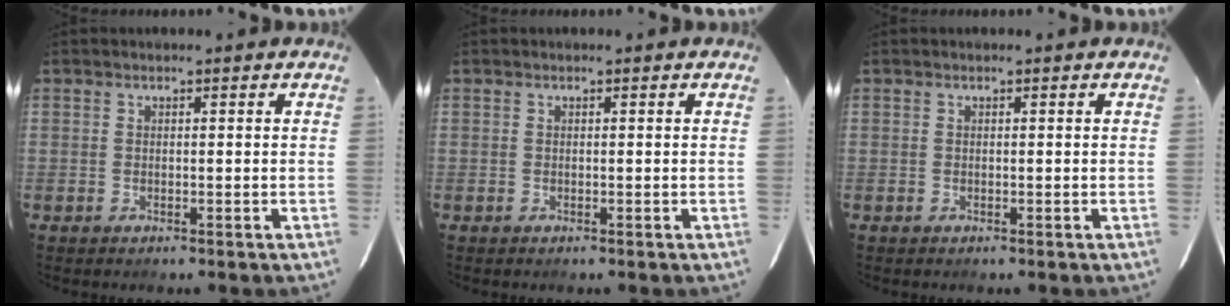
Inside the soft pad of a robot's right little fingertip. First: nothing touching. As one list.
[{"total": 0.0}, {"total": 0.0}]